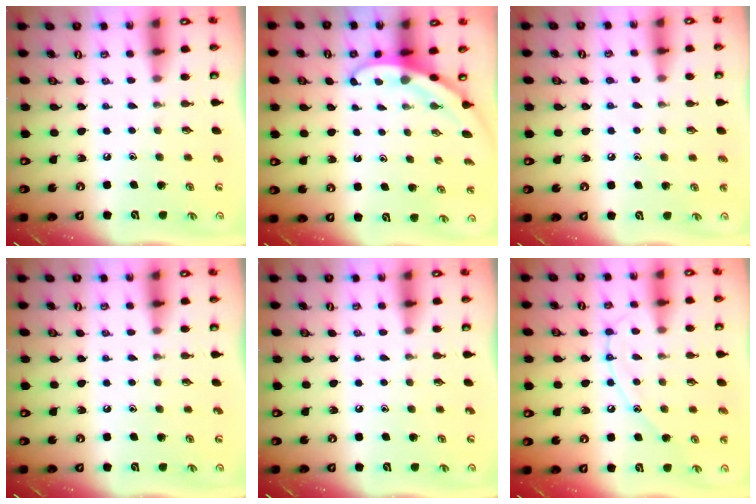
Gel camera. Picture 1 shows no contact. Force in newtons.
{"total": 3.3, "press": 3.3, "slide": 0.1}
{"total": 4.4, "press": 4.3, "slide": 0.5}
{"total": 0.0}
{"total": 0.0}
{"total": 10.2, "press": 10.1, "slide": 0.9}